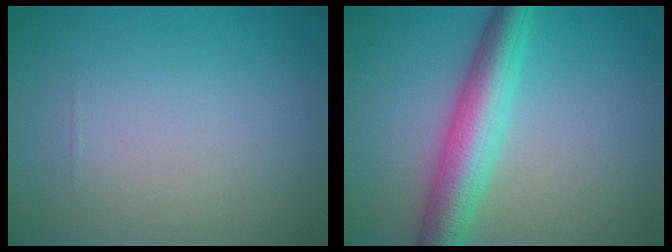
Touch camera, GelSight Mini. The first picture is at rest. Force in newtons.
{"total": 6.3, "press": 6.3, "slide": 0.1}